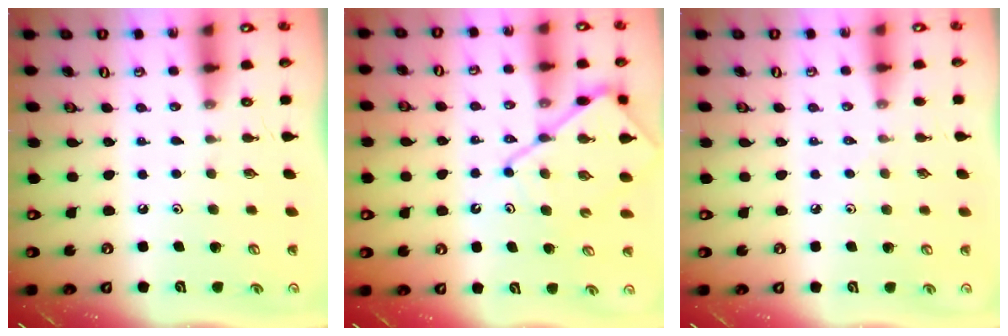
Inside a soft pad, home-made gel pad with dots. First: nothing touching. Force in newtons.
{"total": 11.5, "press": 11.5, "slide": 1.3}
{"total": 2.1, "press": 2.1, "slide": 0.4}